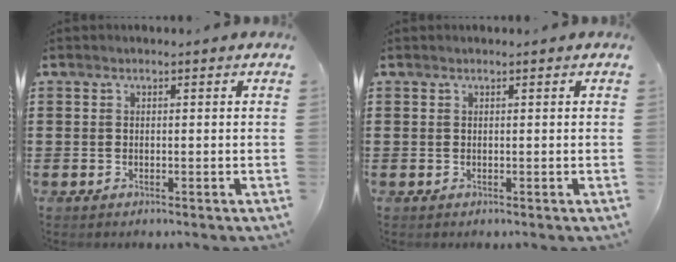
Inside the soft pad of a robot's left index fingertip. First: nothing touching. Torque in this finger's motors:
{"motor_torque": [-0.18, 0.27, -0.01, -0.01]}